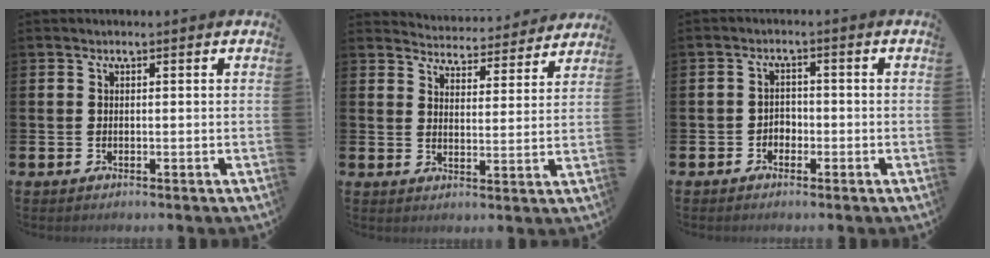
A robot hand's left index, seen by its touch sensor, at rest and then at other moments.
{"total": 4.6, "force": [4.5, 0.7, -0.2], "torque": [-0.014, -0.040, 0.077]}
{"total": 1.9, "force": [-1.3, 1.4, 0.3], "torque": [-0.009, 0.004, -0.030]}